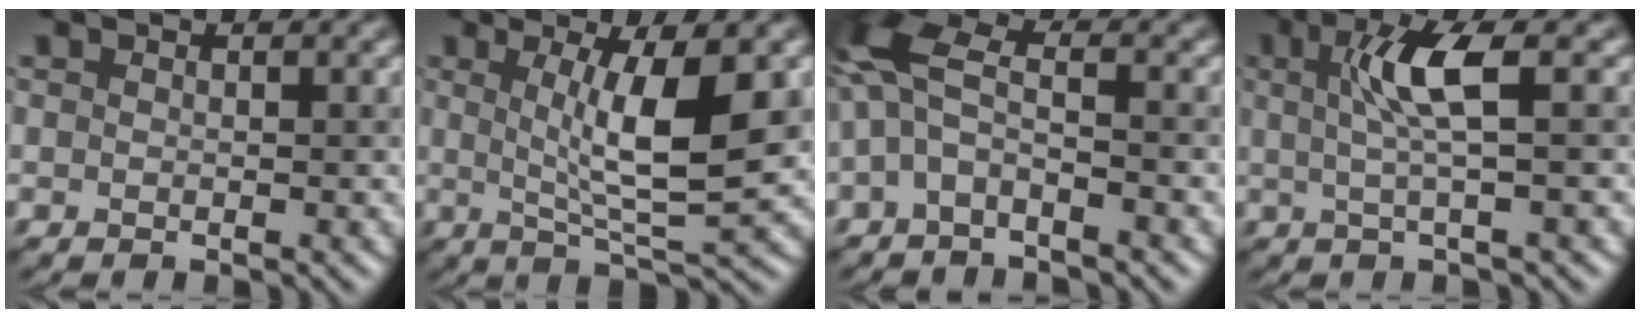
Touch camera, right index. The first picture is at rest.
{"total": 6.7, "force": [1.1, 1.4, 6.4], "torque": [-0.101, -0.008, 0.027]}
{"total": 4.7, "force": [-0.6, 1.7, 4.3], "torque": [-0.108, 0.013, -0.023]}
{"total": 4.0, "force": [0.9, 0.5, 3.9], "torque": [-0.085, 0.003, 0.021]}